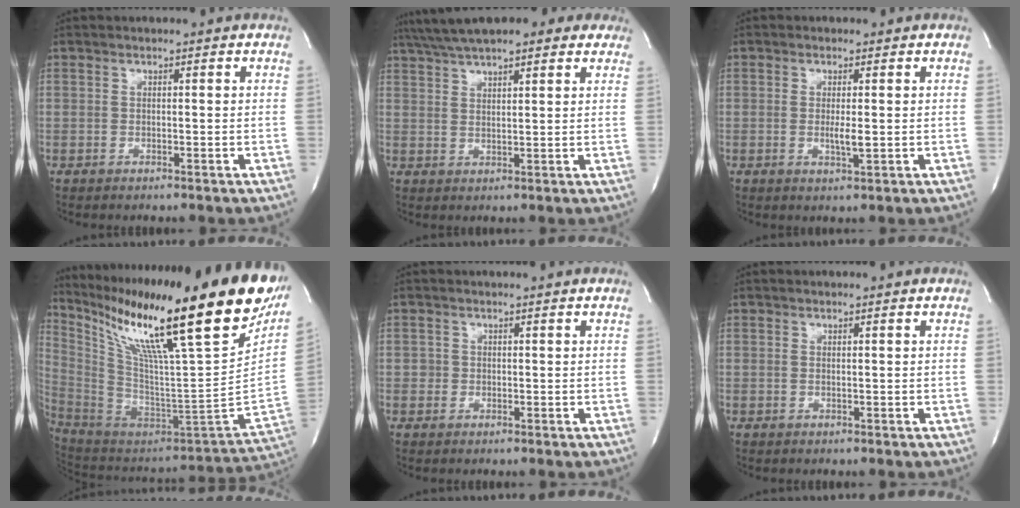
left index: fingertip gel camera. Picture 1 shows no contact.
{"total": 15.3, "force": [12.2, 3.7, 8.4], "torque": [-0.147, 0.051, 0.174]}
{"total": 2.4, "force": [-0.1, 0.4, 2.4], "torque": [-0.048, -0.005, -0.001]}
{"total": 35.8, "force": [23.6, 2.8, 26.8], "torque": [-0.442, -0.057, 0.368]}
{"total": 0.7, "force": [0.1, 0.7, 0.0], "torque": [0.009, 0.005, 0.000]}
{"total": 0.0}